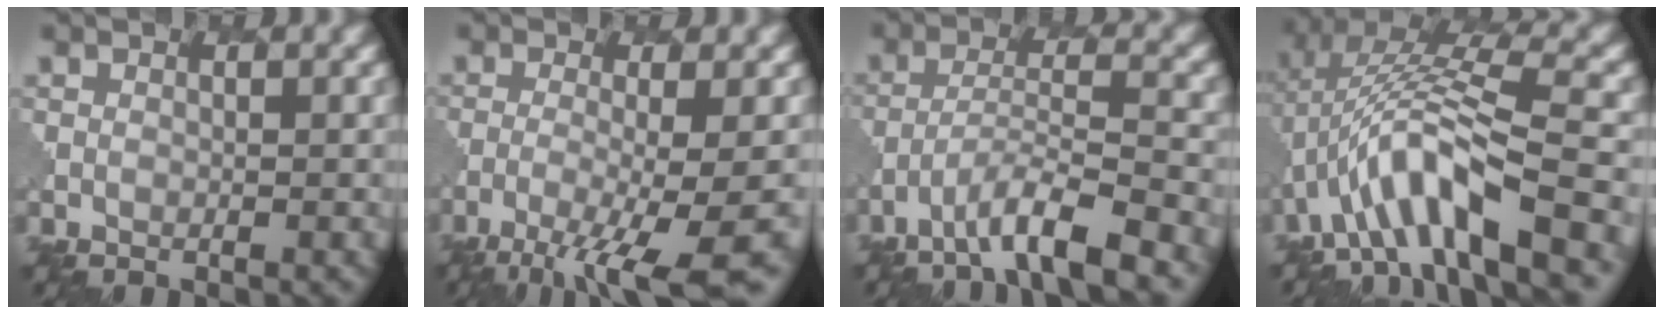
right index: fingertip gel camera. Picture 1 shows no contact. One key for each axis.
{"total": 8.3, "fx": -4.9, "fy": 1.4, "fz": 6.5, "tx": -0.099, "ty": -0.010, "tz": -0.081}
{"total": 5.5, "fx": -3.9, "fy": 0.6, "fz": 3.7, "tx": -0.064, "ty": 0.005, "tz": -0.070}
{"total": 9.0, "fx": -3.0, "fy": 2.8, "fz": 8.0, "tx": -0.143, "ty": 0.018, "tz": -0.054}